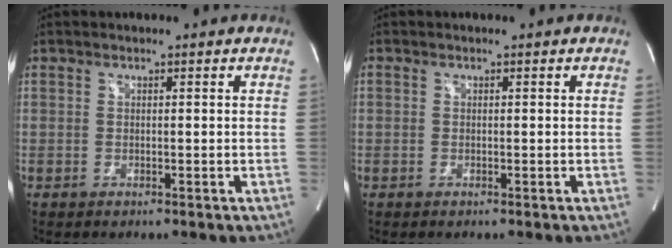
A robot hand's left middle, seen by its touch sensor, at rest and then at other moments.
{"total": 0.0}